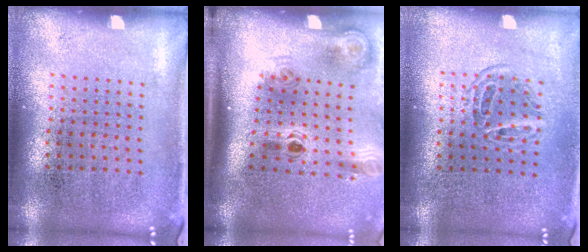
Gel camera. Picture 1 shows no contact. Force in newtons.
{"total": 2.2, "press": 1.5, "slide": 1.6}
{"total": 1.3, "press": 1.1, "slide": 0.7}